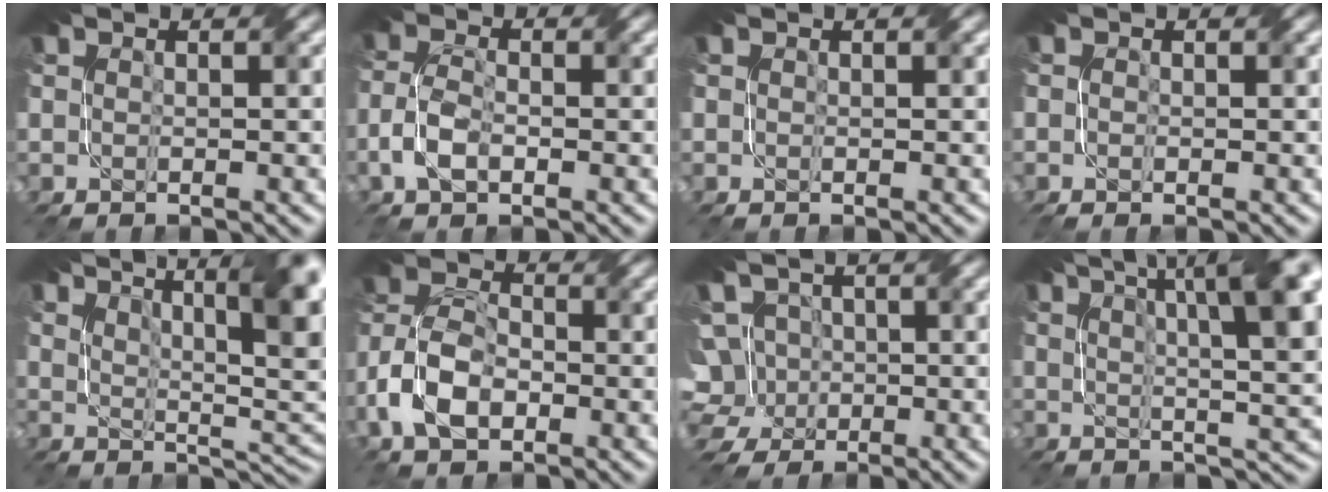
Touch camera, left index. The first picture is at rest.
{"total": 3.2, "force": [-1.5, 1.6, 2.4], "torque": [-0.055, 0.004, -0.033]}
{"total": 0.0}
{"total": 0.9, "force": [-0.4, 0.5, 0.6], "torque": [-0.012, -0.002, -0.002]}
{"total": 12.9, "force": [6.9, 4.4, 10.1], "torque": [-0.115, 0.021, 0.085]}
{"total": 6.7, "force": [-2.8, 4.1, 4.5], "torque": [-0.095, 0.008, -0.059]}
{"total": 6.5, "force": [-0.7, 5.8, 3.0], "torque": [-0.064, 0.023, -0.027]}
{"total": 14.7, "force": [5.6, 5.2, 12.5], "torque": [-0.137, 0.043, 0.064]}